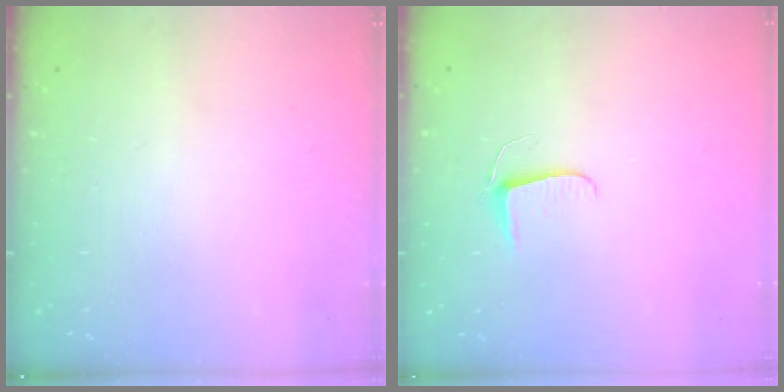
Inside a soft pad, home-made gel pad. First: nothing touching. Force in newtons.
{"total": 5.5, "press": 5.5, "slide": 0.5}